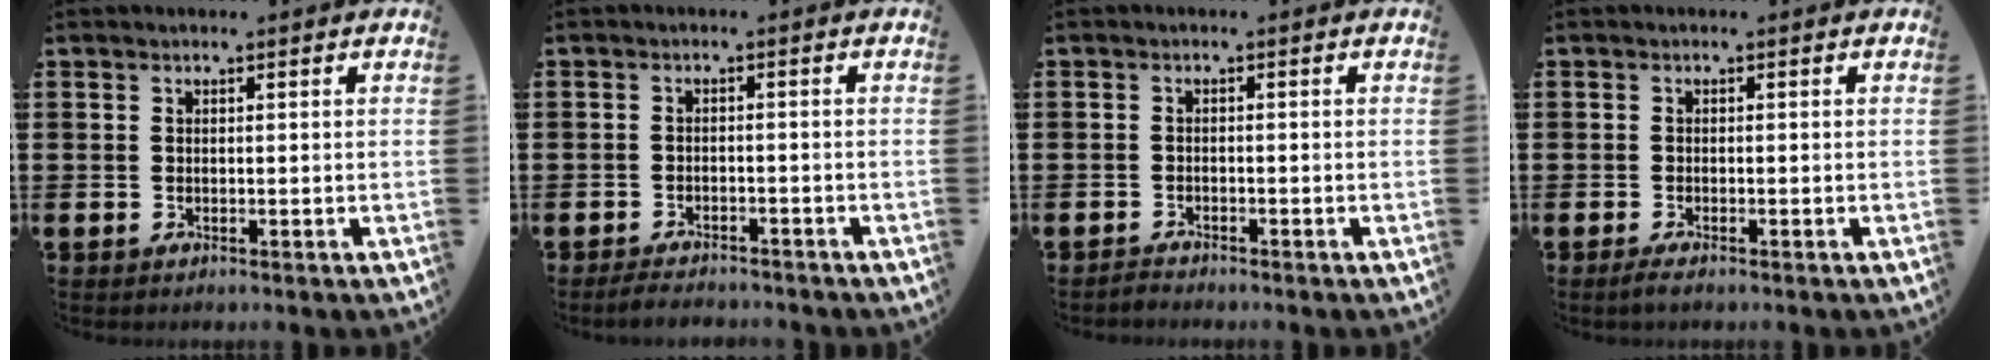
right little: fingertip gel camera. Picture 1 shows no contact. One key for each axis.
{"total": 1.8, "fx": -1.8, "fy": 0.2, "fz": 0.3, "tx": -0.009, "ty": 0.004, "tz": -0.038}
{"total": 1.0, "fx": -1.0, "fy": 0.0, "fz": -0.1, "tx": -0.002, "ty": 0.001, "tz": -0.021}
{"total": 0.9, "fx": -0.5, "fy": 0.2, "fz": 0.8, "tx": -0.014, "ty": -0.003, "tz": -0.008}